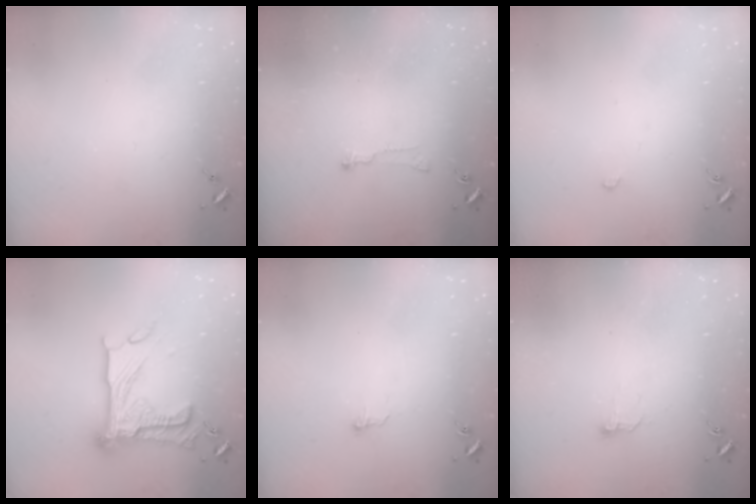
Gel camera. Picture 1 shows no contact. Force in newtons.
{"total": 4.7, "press": 4.7, "slide": 0.3}
{"total": 2.7, "press": 2.6, "slide": 0.3}
{"total": 23.4, "press": 23.2, "slide": 2.4}
{"total": 4.2, "press": 4.2, "slide": 0.3}
{"total": 5.5, "press": 5.5, "slide": 0.6}